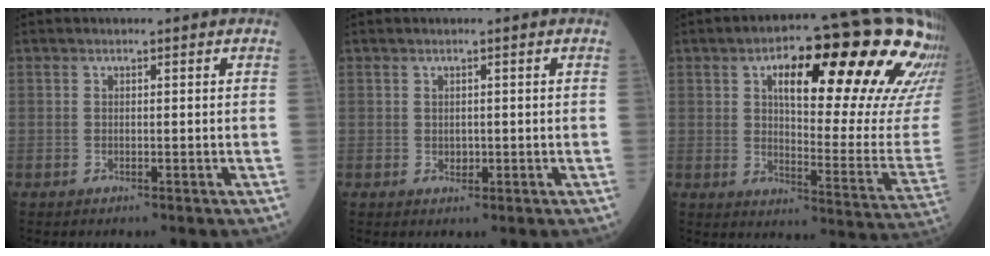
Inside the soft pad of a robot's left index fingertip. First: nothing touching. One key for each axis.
{"total": 0.9, "fx": -0.1, "fy": 0.7, "fz": 0.5, "tx": -0.008, "ty": -0.002, "tz": 0.000}
{"total": 25.7, "fx": 13.0, "fy": 5.4, "fz": 21.5, "tx": -0.256, "ty": 0.027, "tz": 0.178}